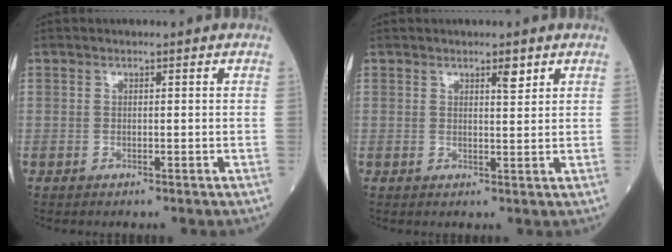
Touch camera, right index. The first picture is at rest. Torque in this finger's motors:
{"motor_torque": [-0.03, 0.09, 0.00, 0.00]}